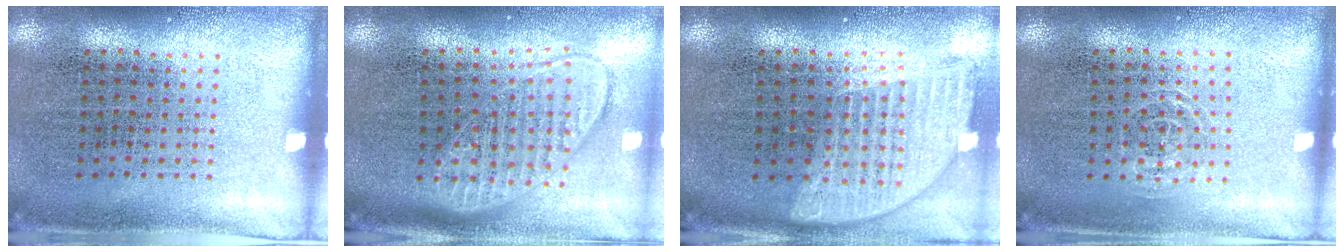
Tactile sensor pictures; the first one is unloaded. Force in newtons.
{"total": 1.9, "press": 1.5, "slide": 1.1}
{"total": 1.6, "press": 1.4, "slide": 0.8}
{"total": 0.9, "press": 0.6, "slide": 0.7}